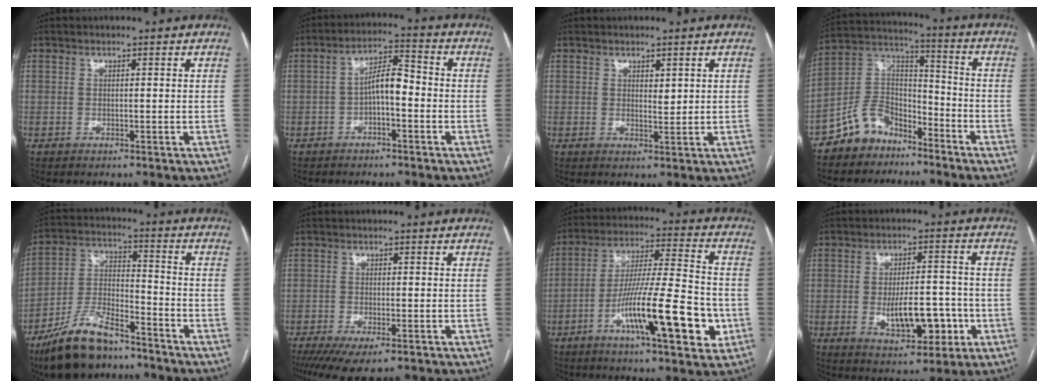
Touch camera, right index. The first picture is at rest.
{"total": 5.7, "force": [-1.3, 1.9, 5.2], "torque": [-0.092, 0.025, -0.023]}
{"total": 1.6, "force": [0.8, 0.7, 1.1], "torque": [-0.016, -0.005, 0.017]}
{"total": 10.1, "force": [-7.5, 6.0, 3.0], "torque": [-0.063, 0.041, -0.145]}
{"total": 13.0, "force": [-10.0, 4.2, 7.2], "torque": [-0.152, -0.003, -0.186]}
{"total": 8.5, "force": [-6.1, 2.4, 5.5], "torque": [-0.083, -0.018, -0.095]}
{"total": 17.6, "force": [-6.2, 2.1, 16.4], "torque": [-0.279, -0.006, -0.101]}
{"total": 9.7, "force": [-2.4, 4.0, 8.4], "torque": [-0.134, 0.007, -0.028]}